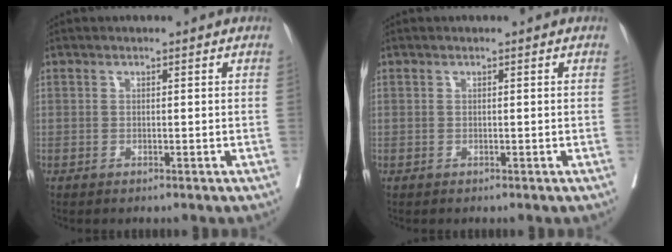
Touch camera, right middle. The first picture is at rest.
{"total": 0.0}